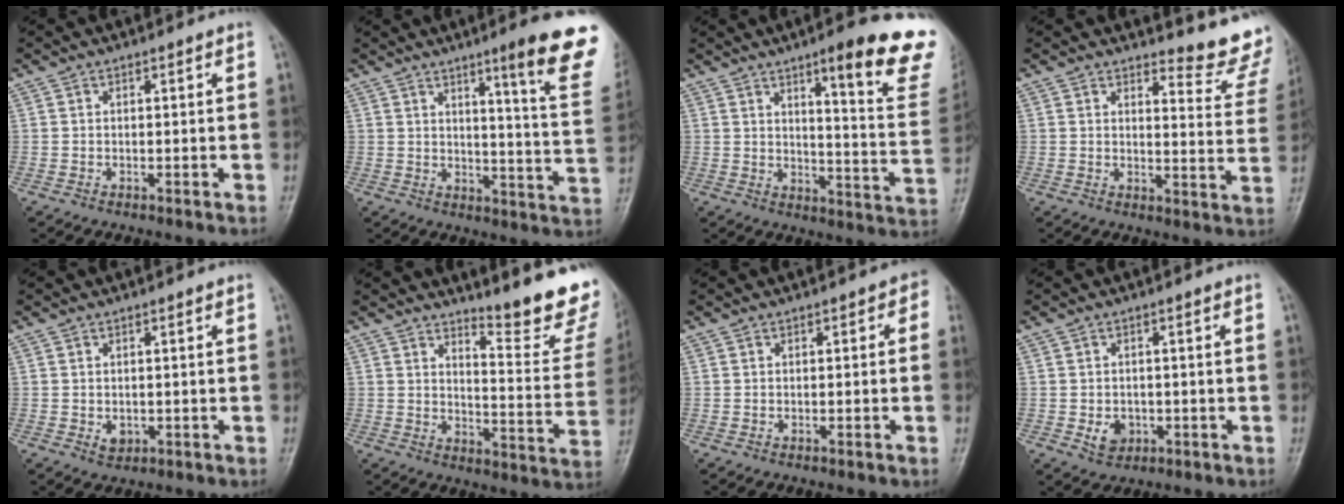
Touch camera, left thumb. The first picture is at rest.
{"total": 16.0, "force": [9.6, 1.0, 12.8], "torque": [-0.142, -0.058, 0.118]}
{"total": 19.8, "force": [12.1, 3.4, 15.4], "torque": [-0.169, -0.065, 0.156]}
{"total": 10.2, "force": [9.7, 1.7, 2.3], "torque": [-0.003, -0.115, 0.097]}
{"total": 1.8, "force": [-0.1, 1.4, 1.1], "torque": [-0.013, -0.003, 0.005]}
{"total": 15.1, "force": [12.3, 2.1, 8.4], "torque": [-0.085, -0.130, 0.158]}
{"total": 3.2, "force": [1.2, 1.3, 2.7], "torque": [-0.014, 0.001, 0.004]}
{"total": 3.4, "force": [-0.7, 2.8, 1.8], "torque": [-0.017, 0.000, -0.003]}